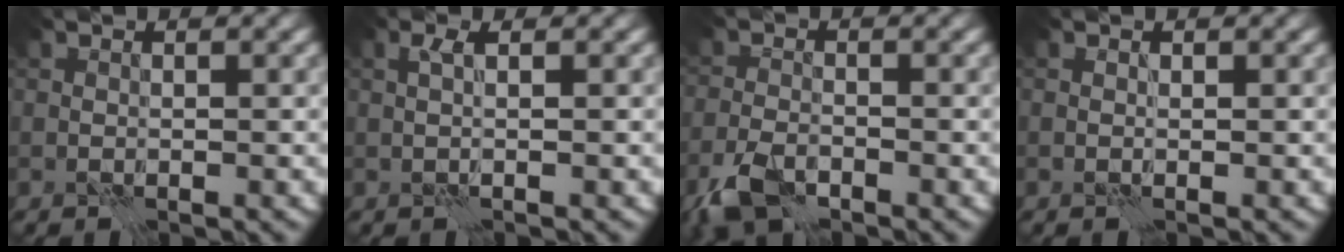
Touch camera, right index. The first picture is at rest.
{"total": 1.0, "force": [0.4, -0.5, 0.8], "torque": [-0.014, 0.008, 0.004]}
{"total": 4.1, "force": [-3.0, 1.5, 2.3], "torque": [-0.050, -0.005, -0.069]}
{"total": 0.0}